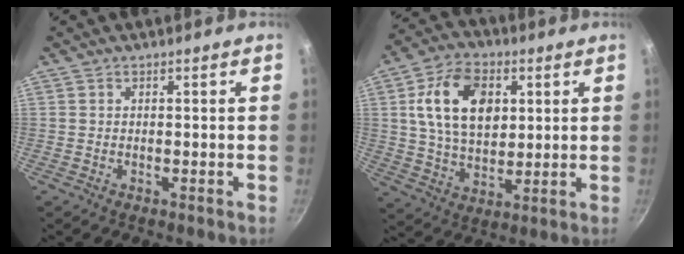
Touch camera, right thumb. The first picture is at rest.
{"total": 15.5, "force": [4.0, 10.2, 10.9], "torque": [-0.168, -0.003, 0.069]}